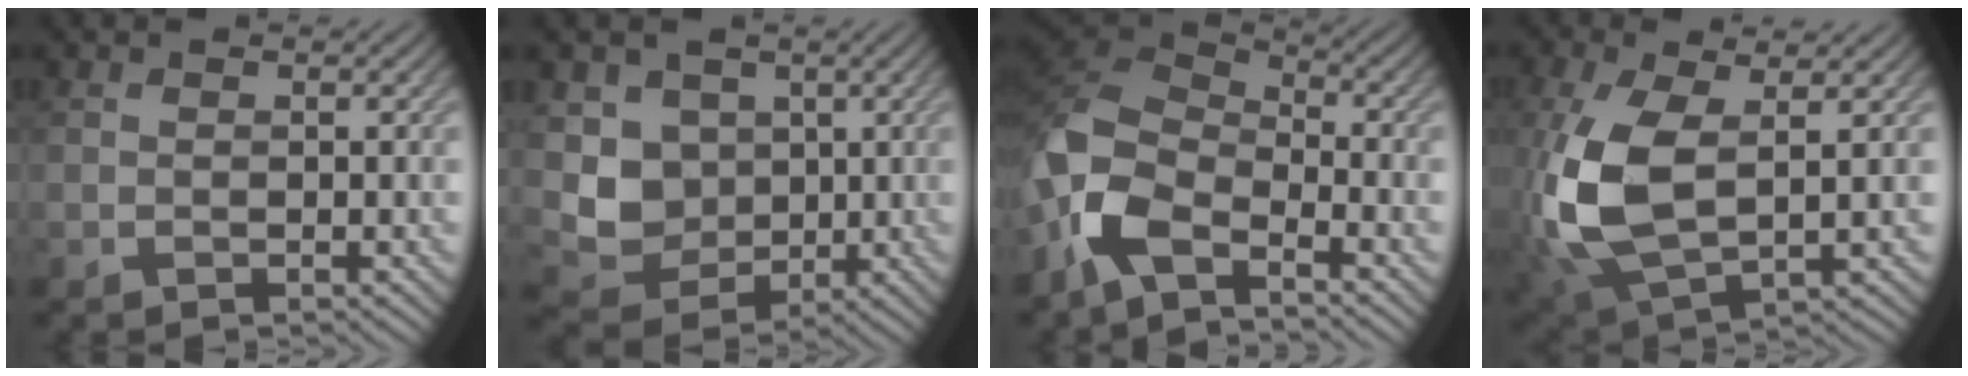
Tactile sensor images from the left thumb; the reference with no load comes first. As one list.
[{"total": 6.9, "force": [1.0, 6.1, 3.1], "torque": [-0.083, -0.019, 0.015]}, {"total": 10.5, "force": [-6.3, 4.9, 6.8], "torque": [-0.159, -0.013, -0.136]}, {"total": 11.3, "force": [0.3, 5.7, 9.8], "torque": [-0.246, -0.013, 0.009]}]